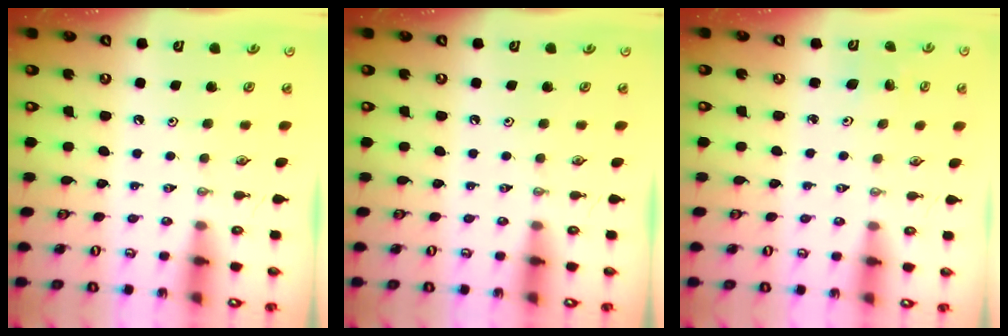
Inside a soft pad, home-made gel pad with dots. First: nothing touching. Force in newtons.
{"total": 0.0}
{"total": 3.0, "press": 3.0, "slide": 0.2}